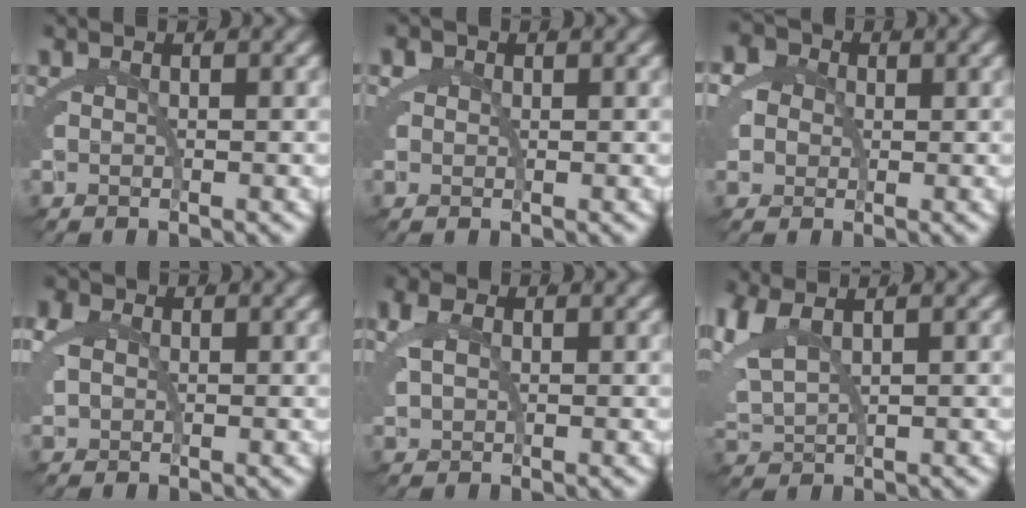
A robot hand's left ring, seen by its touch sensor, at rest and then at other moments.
{"total": 1.3, "force": [0.6, 1.1, 0.3], "torque": [0.000, 0.007, 0.006]}
{"total": 5.9, "force": [1.6, 5.1, 2.4], "torque": [-0.045, 0.012, 0.012]}
{"total": 1.8, "force": [0.7, 1.4, 0.9], "torque": [-0.028, -0.001, 0.016]}
{"total": 1.6, "force": [1.0, 0.9, 0.9], "torque": [-0.028, 0.004, 0.021]}
{"total": 3.1, "force": [2.2, 1.1, 1.9], "torque": [-0.067, 0.000, 0.052]}